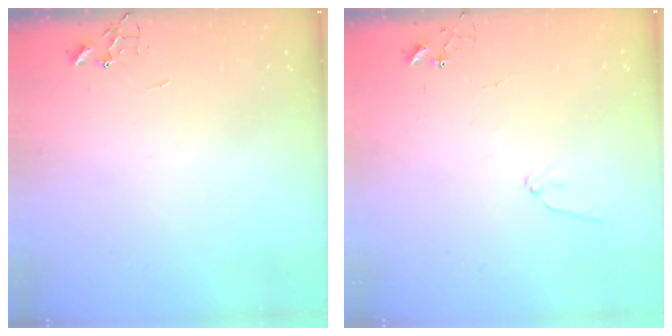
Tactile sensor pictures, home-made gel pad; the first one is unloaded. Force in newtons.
{"total": 6.5, "press": 6.5, "slide": 0.6}